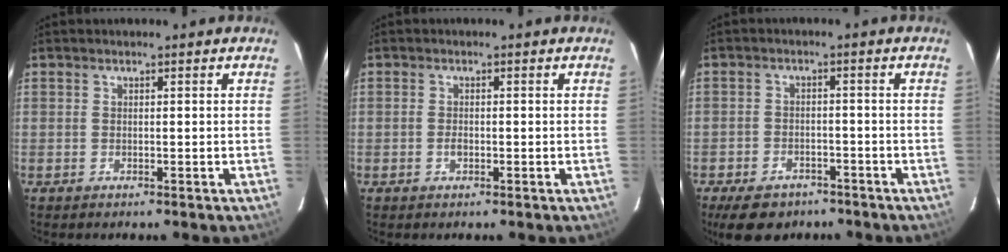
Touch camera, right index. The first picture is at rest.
{"total": 1.3, "force": [-0.5, 0.8, 0.8], "torque": [-0.017, 0.000, -0.009]}
{"total": 9.5, "force": [-6.8, 5.5, 3.9], "torque": [-0.099, 0.005, -0.098]}